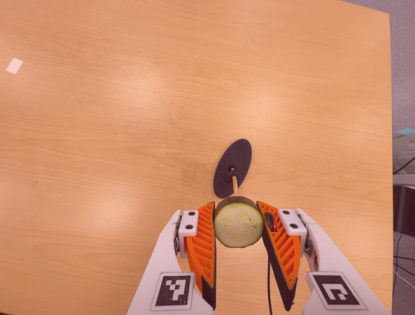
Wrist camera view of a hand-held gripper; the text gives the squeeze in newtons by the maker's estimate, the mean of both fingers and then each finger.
{"total": 9.5, "left": 9.0, "right": 10.1}